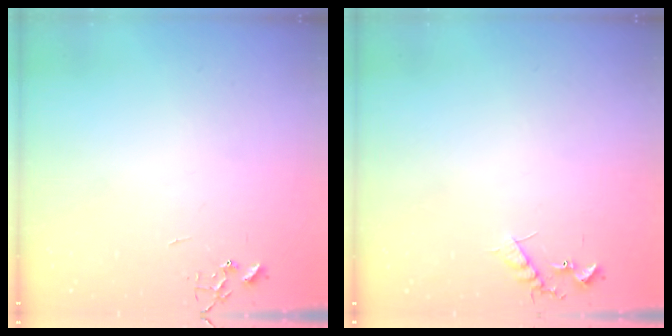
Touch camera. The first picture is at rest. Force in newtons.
{"total": 7.6, "press": 7.6, "slide": 0.4}